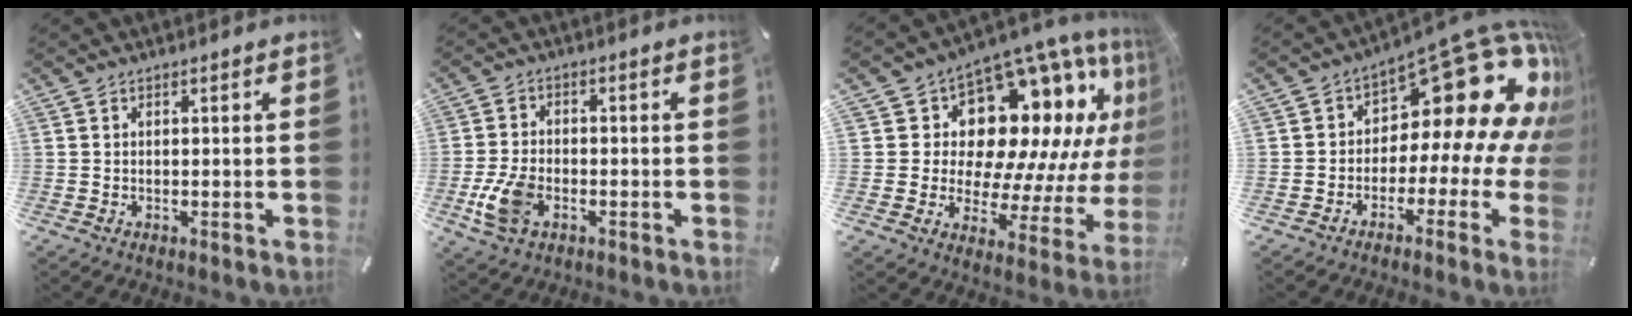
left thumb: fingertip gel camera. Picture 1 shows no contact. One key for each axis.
{"total": 7.9, "fx": -2.7, "fy": 5.0, "fz": 5.5, "tx": -0.124, "ty": 0.005, "tz": -0.049}
{"total": 16.5, "fx": 8.5, "fy": 10.8, "fz": 9.2, "tx": -0.125, "ty": -0.097, "tz": 0.154}
{"total": 19.7, "fx": 7.9, "fy": 10.3, "fz": 14.8, "tx": -0.203, "ty": -0.065, "tz": 0.133}